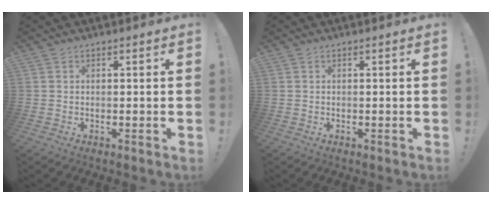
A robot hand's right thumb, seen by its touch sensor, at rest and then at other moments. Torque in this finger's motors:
{"motor_torque": [-0.29, -0.08, 0.19, -0.15, 0.01]}